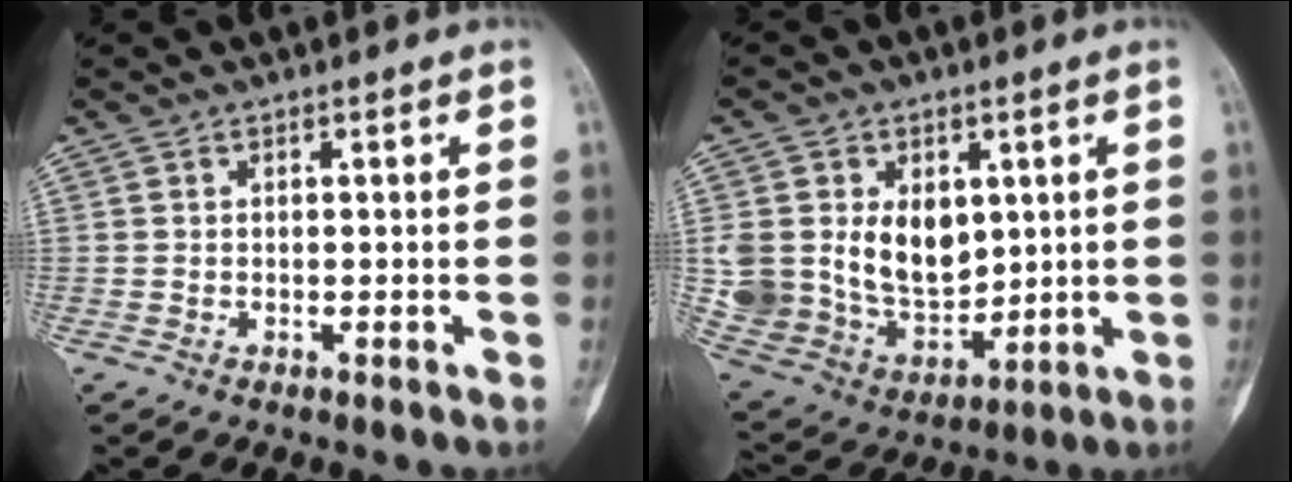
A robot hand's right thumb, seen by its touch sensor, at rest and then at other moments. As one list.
[{"total": 18.4, "force": [3.1, 13.6, 12.0], "torque": [-0.220, -0.019, 0.089]}]